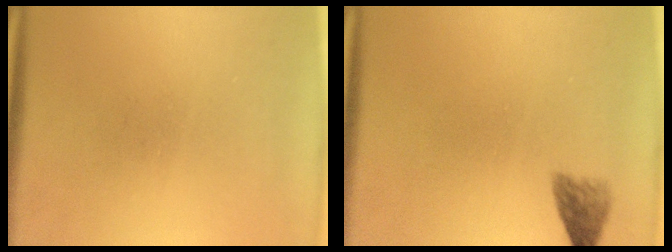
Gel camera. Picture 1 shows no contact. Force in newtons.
{"total": 2.3}